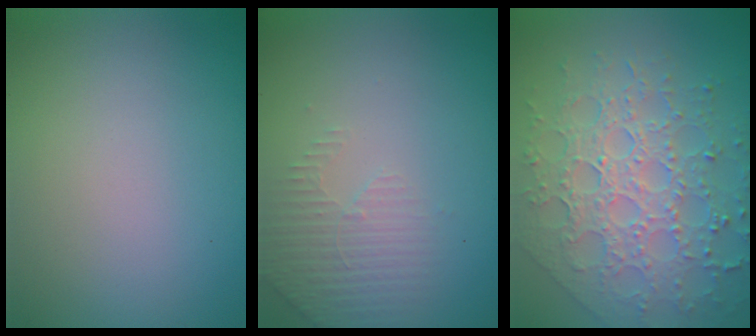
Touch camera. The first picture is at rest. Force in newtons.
{"total": 2.3, "press": 2.2, "slide": 0.6}
{"total": 8.0, "press": 5.7, "slide": 5.6}